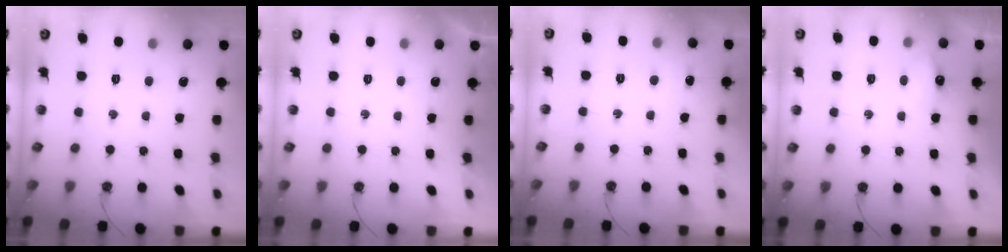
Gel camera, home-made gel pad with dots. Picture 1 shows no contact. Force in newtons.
{"total": 0.0}
{"total": 3.6, "press": 3.6, "slide": 0.5}
{"total": 7.2, "press": 7.2, "slide": 0.9}